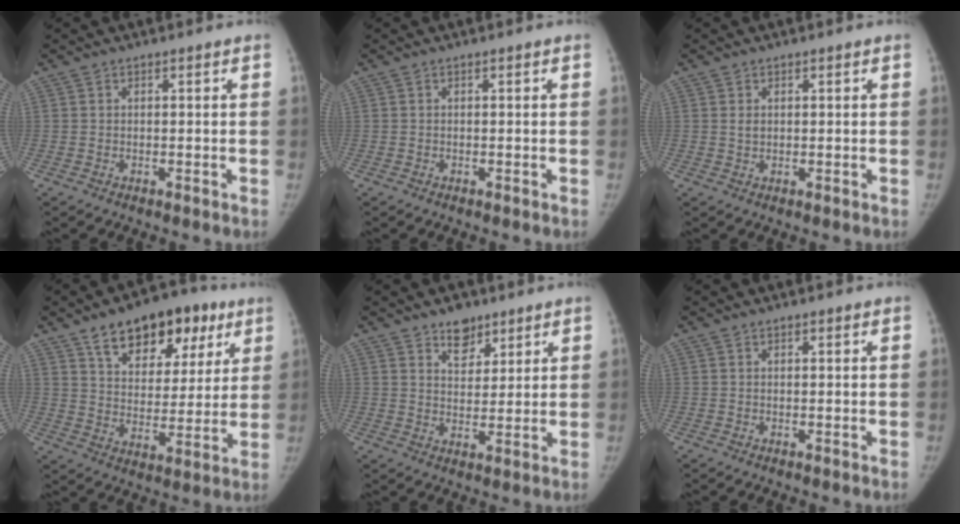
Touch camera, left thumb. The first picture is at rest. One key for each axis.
{"total": 0.0}
{"total": 1.3, "fx": 0.5, "fy": 1.0, "fz": 0.8, "tx": -0.009, "ty": -0.004, "tz": 0.012}
{"total": 19.2, "fx": 11.0, "fy": 10.8, "fz": 11.4, "tx": -0.122, "ty": -0.024, "tz": 0.171}
{"total": 5.9, "fx": 4.2, "fy": 3.5, "fz": 2.4, "tx": -0.009, "ty": -0.029, "tz": 0.071}
{"total": 0.6, "fx": 0.5, "fy": 0.2, "fz": 0.3, "tx": -0.003, "ty": -0.002, "tz": 0.007}